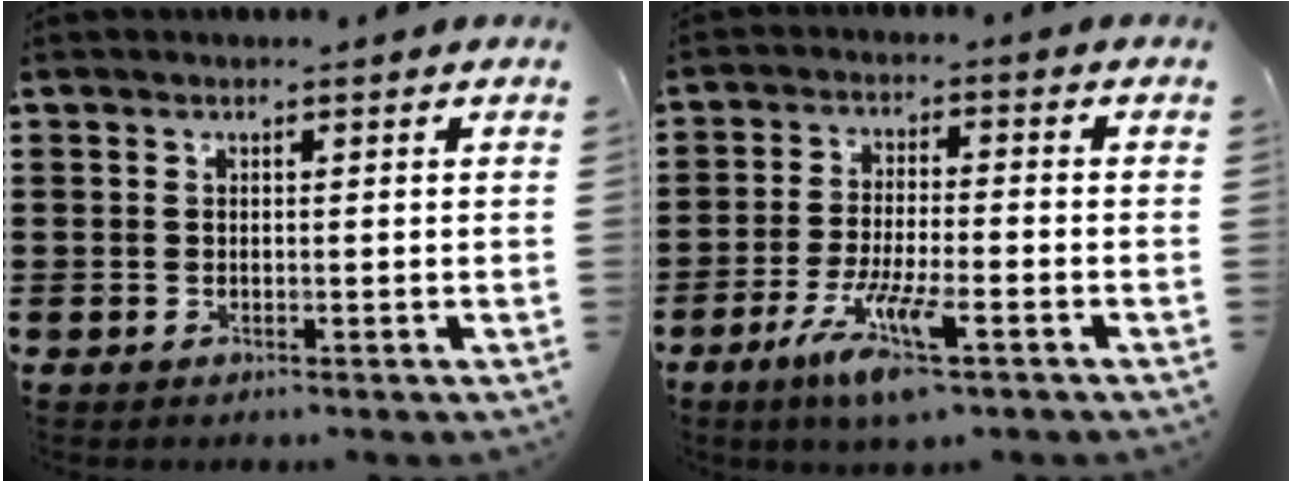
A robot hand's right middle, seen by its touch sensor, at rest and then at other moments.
{"total": 7.9, "force": [-4.7, 1.0, 6.3], "torque": [-0.131, -0.016, -0.087]}